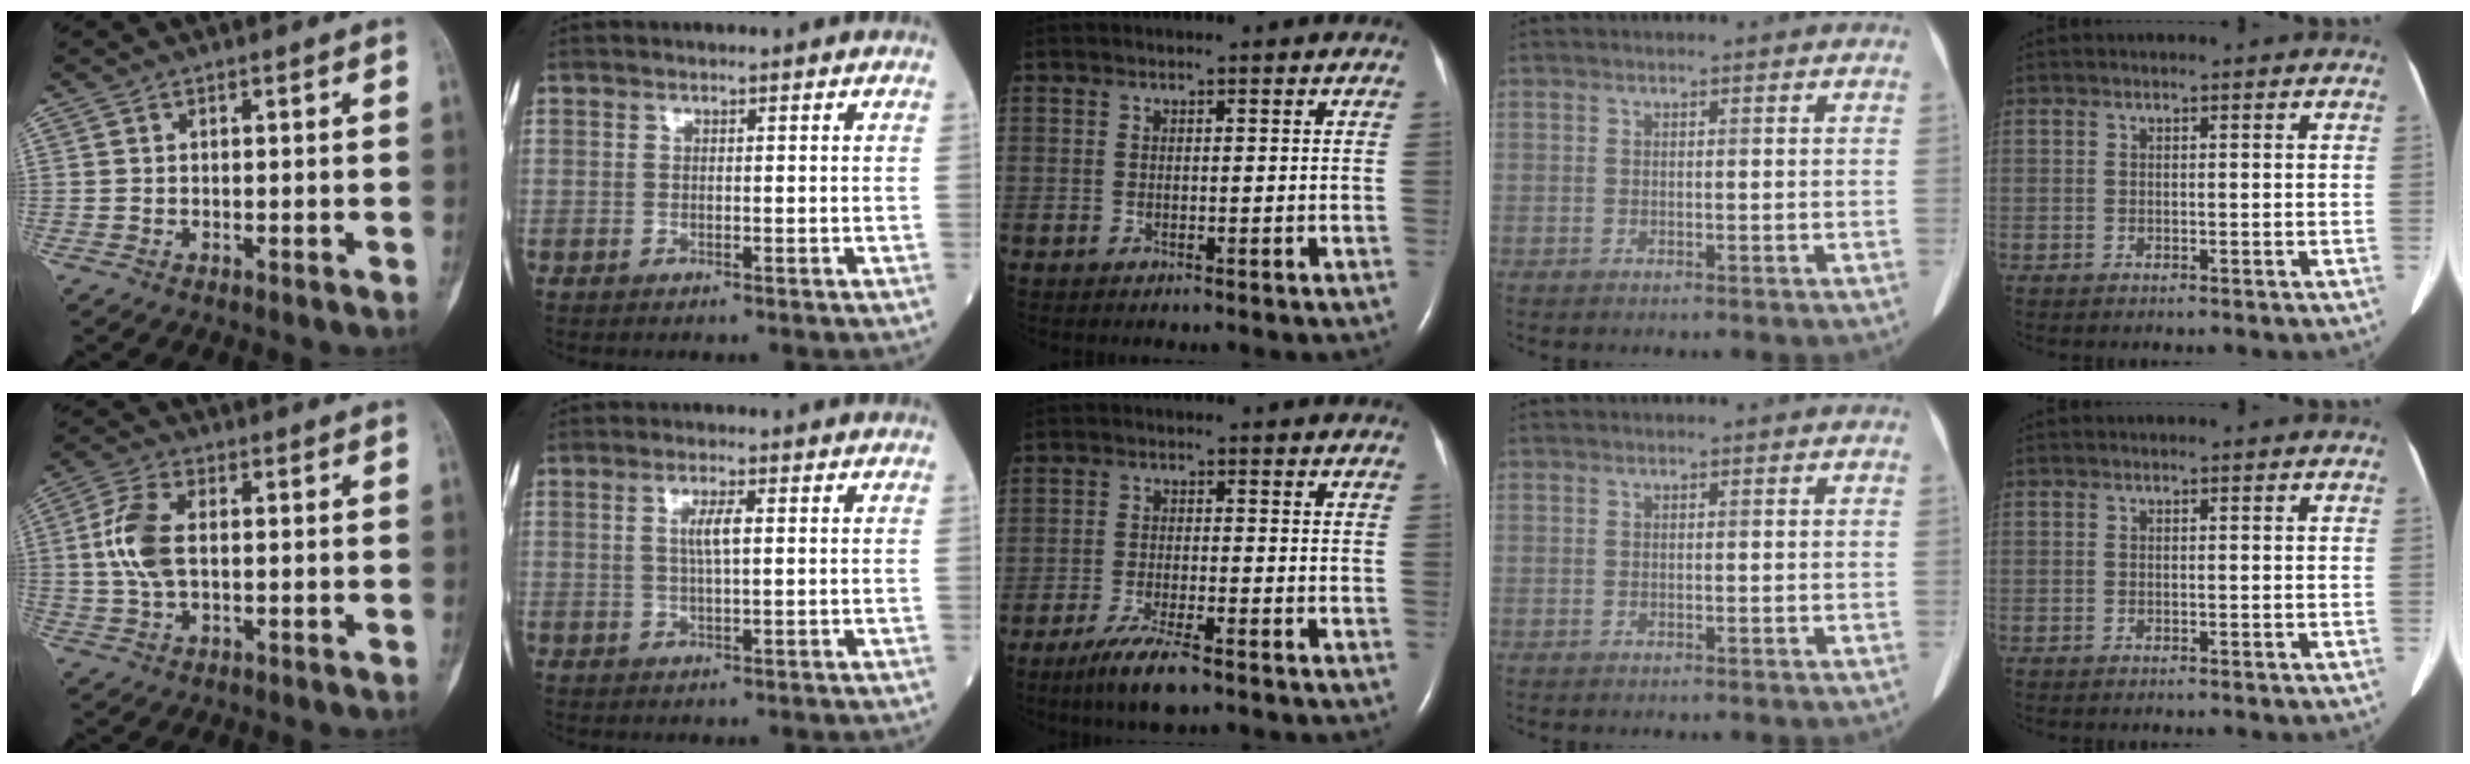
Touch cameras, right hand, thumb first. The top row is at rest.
{"thumb": {"total": 8.3, "force": [0.5, 4.4, 6.9], "torque": [-0.158, 0.010, 0.009]}, "index": {"total": 3.2, "force": [0.7, 0.4, 3.1], "torque": [-0.062, 0.000, 0.013]}, "middle": {"total": 6.8, "force": [-4.8, 0.9, 4.7], "torque": [-0.097, -0.015, -0.083]}}